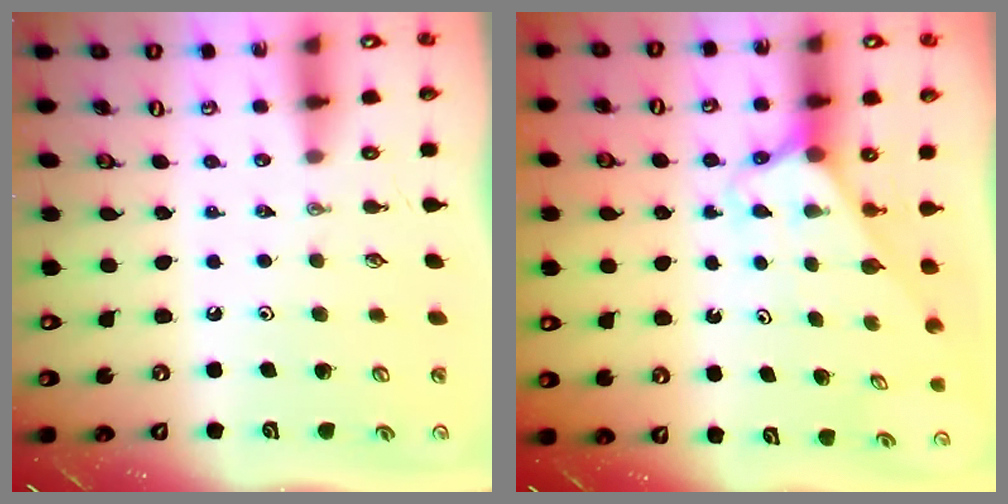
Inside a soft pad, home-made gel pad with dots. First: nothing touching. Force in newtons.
{"total": 2.5, "press": 2.5, "slide": 0.2}